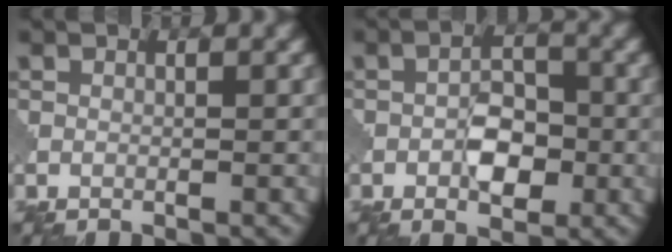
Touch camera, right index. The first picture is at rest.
{"total": 3.2, "force": [-0.7, 1.9, 2.5], "torque": [-0.039, 0.007, -0.006]}